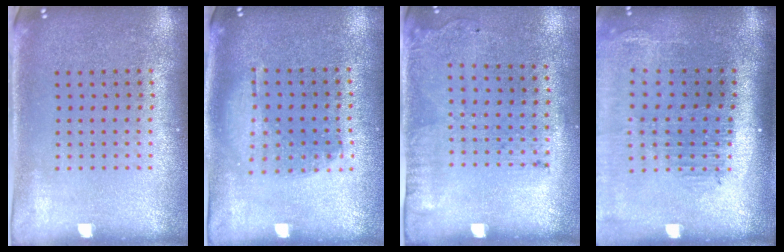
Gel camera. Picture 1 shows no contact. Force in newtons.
{"total": 1.0, "press": 0.9, "slide": 0.4}
{"total": 1.7, "press": 1.1, "slide": 1.3}
{"total": 2.1, "press": 1.7, "slide": 1.2}